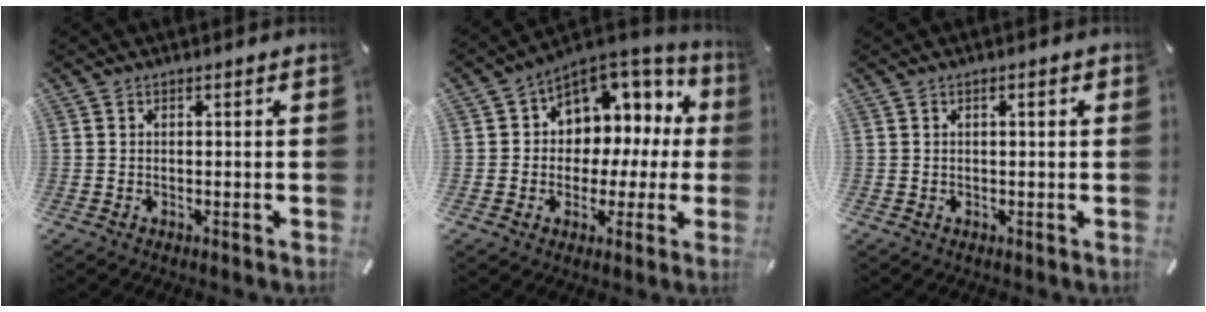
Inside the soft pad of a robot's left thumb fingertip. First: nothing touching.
{"total": 8.1, "force": [2.5, 7.3, 2.4], "torque": [-0.041, -0.036, 0.052]}
{"total": 1.4, "force": [0.3, 0.4, 1.3], "torque": [-0.025, 0.004, 0.004]}